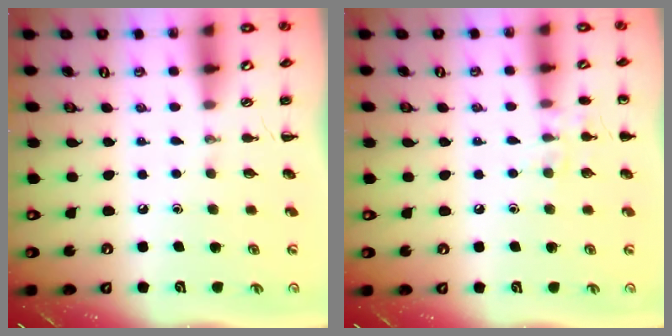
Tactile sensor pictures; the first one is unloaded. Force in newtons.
{"total": 6.9, "press": 6.5, "slide": 2.1}